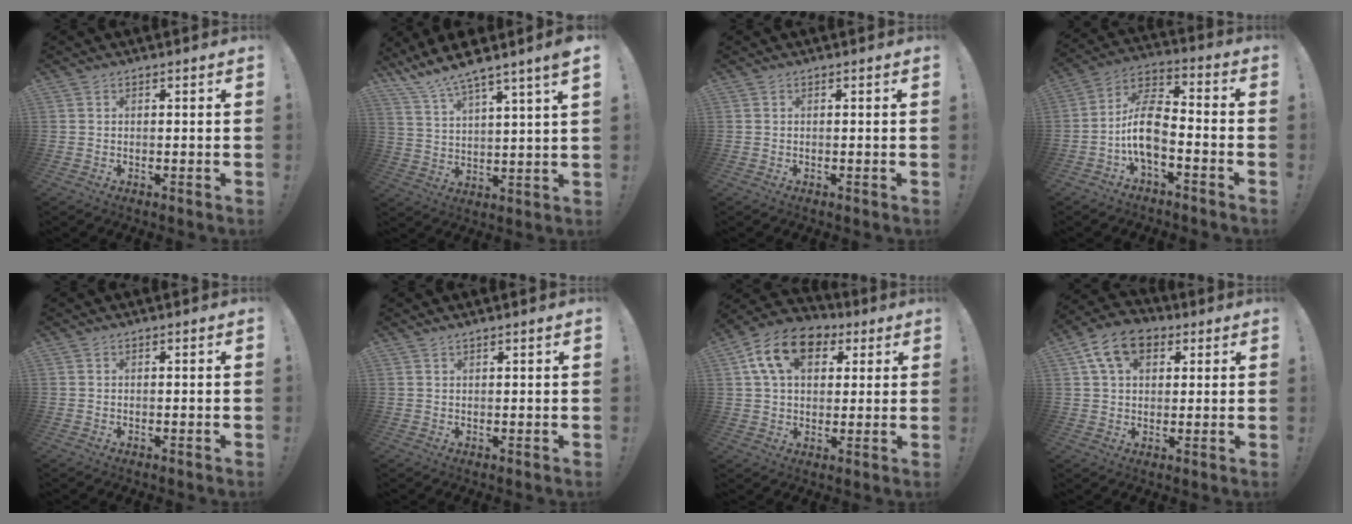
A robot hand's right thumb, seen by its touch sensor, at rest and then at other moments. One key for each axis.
{"total": 8.6, "fx": 7.7, "fy": -0.3, "fz": 3.9, "tx": -0.086, "ty": -0.062, "tz": 0.130}
{"total": 0.0}
{"total": 11.5, "fx": -3.6, "fy": 6.2, "fz": 9.0, "tx": -0.185, "ty": 0.021, "tz": -0.062}
{"total": 0.0}
{"total": 0.9, "fx": 0.8, "fy": -0.2, "fz": 0.4, "tx": -0.016, "ty": 0.003, "tz": 0.016}
{"total": 14.7, "fx": 5.8, "fy": 9.9, "fz": 9.2, "tx": -0.158, "ty": -0.004, "tz": 0.110}
{"total": 11.6, "fx": 4.9, "fy": 7.7, "fz": 7.2, "tx": -0.126, "ty": 0.001, "tz": 0.096}